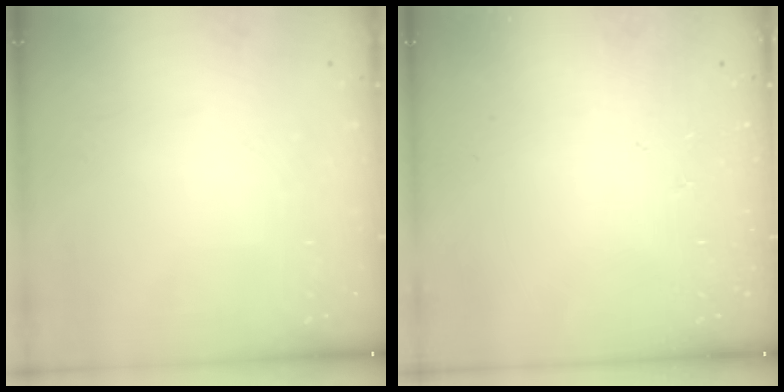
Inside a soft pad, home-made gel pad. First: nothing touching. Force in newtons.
{"total": 0.0}